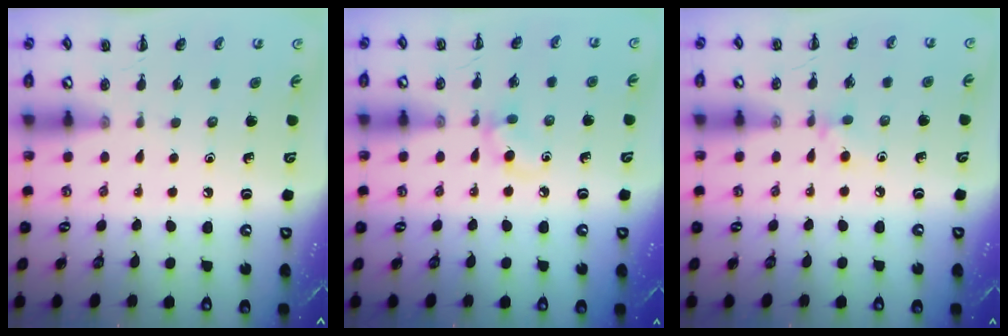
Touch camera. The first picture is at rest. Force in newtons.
{"total": 5.6, "press": 5.3, "slide": 1.6}
{"total": 4.5, "press": 4.2, "slide": 1.5}